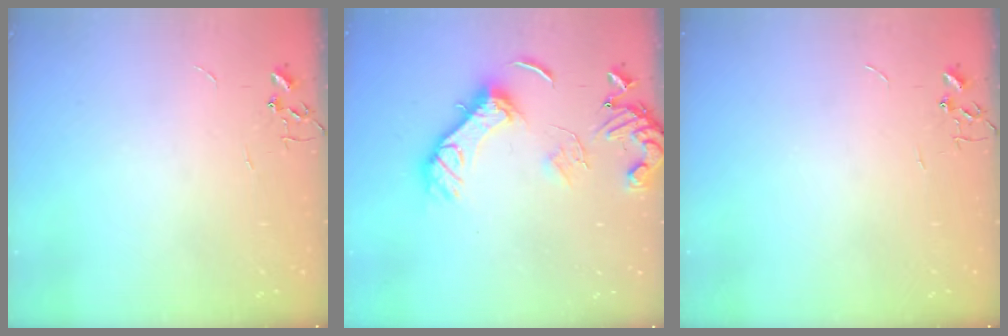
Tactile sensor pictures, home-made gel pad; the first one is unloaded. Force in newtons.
{"total": 14.6, "press": 14.5, "slide": 1.2}
{"total": 0.0}